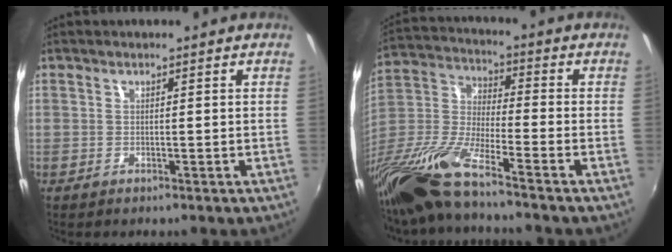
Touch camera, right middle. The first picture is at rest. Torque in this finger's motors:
{"motor_torque": [1.07, -1.07, 0.32, 0.21]}